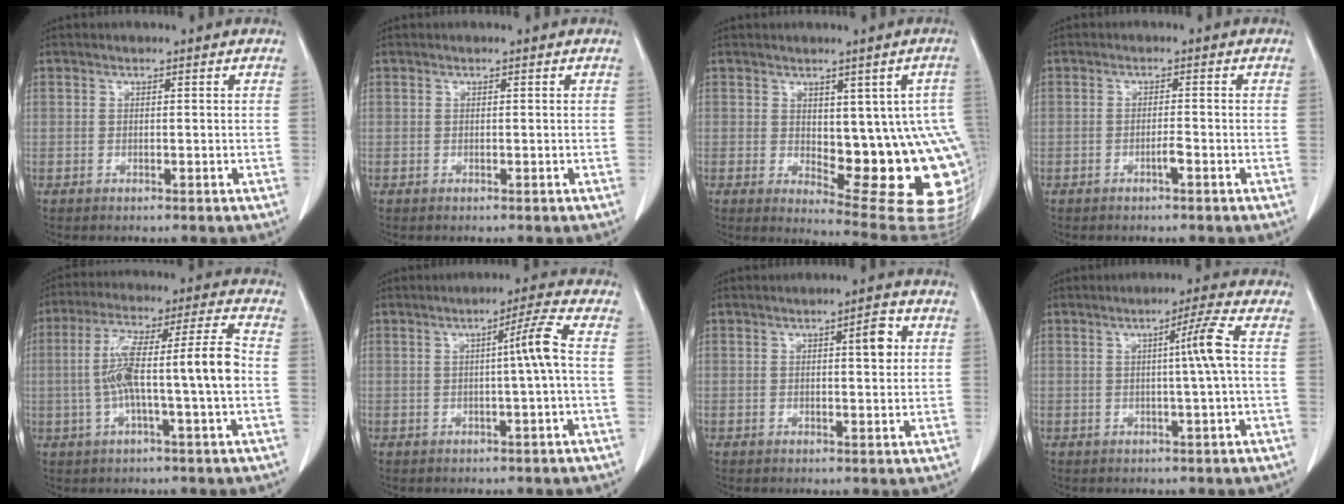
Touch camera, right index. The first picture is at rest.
{"total": 0.0}
{"total": 15.9, "force": [-1.2, 5.6, 14.8], "torque": [-0.124, 0.006, 0.006]}
{"total": 1.4, "force": [-0.8, -0.1, 1.1], "torque": [-0.023, 0.001, -0.014]}
{"total": 12.4, "force": [-1.4, 0.4, 12.3], "torque": [-0.227, 0.030, -0.026]}
{"total": 4.4, "force": [-0.2, -1.2, 4.2], "torque": [-0.064, 0.006, -0.002]}
{"total": 3.6, "force": [1.0, 0.8, 3.4], "torque": [-0.048, 0.005, 0.013]}
{"total": 4.4, "force": [0.2, -1.4, 4.2], "torque": [-0.068, 0.003, 0.004]}